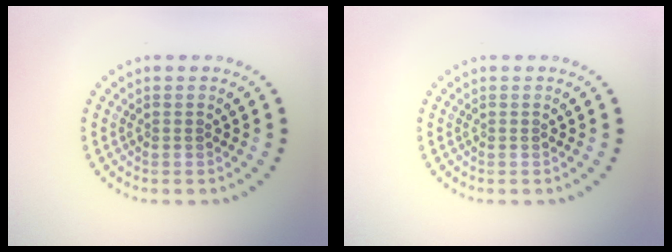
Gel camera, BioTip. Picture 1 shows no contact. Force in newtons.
{"total": 0.0}